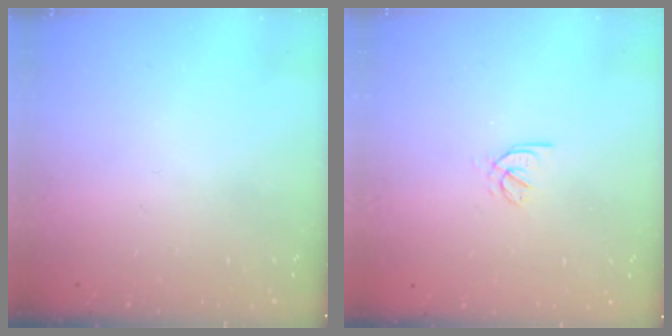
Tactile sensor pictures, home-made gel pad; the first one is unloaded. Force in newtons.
{"total": 2.9, "press": 2.8, "slide": 0.8}